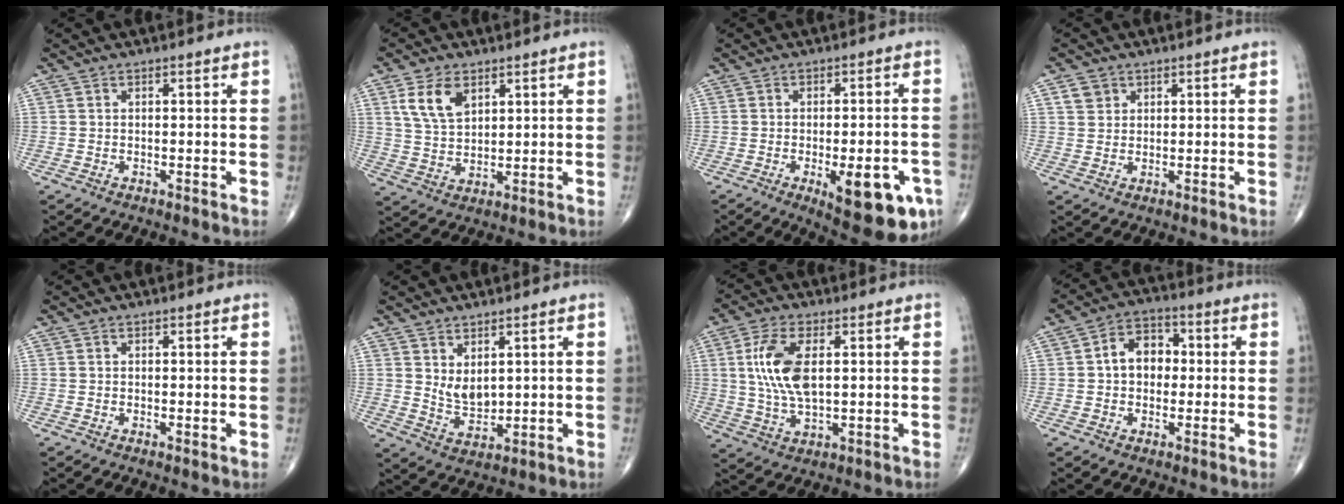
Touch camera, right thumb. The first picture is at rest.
{"total": 7.9, "force": [3.7, 4.6, 5.2], "torque": [-0.087, -0.015, 0.078]}
{"total": 14.8, "force": [-5.8, 5.2, 12.6], "torque": [-0.123, 0.011, -0.061]}
{"total": 3.0, "force": [1.5, 2.4, 0.9], "torque": [-0.004, -0.005, 0.026]}
{"total": 0.5, "force": [0.1, 0.1, 0.5], "torque": [-0.012, -0.004, -0.001]}
{"total": 5.2, "force": [1.9, 2.9, 3.9], "torque": [-0.058, -0.026, 0.046]}
{"total": 11.0, "force": [2.1, 5.2, 9.5], "torque": [-0.197, -0.004, 0.042]}
{"total": 8.0, "force": [0.5, 5.9, 5.3], "torque": [-0.053, 0.020, -0.002]}